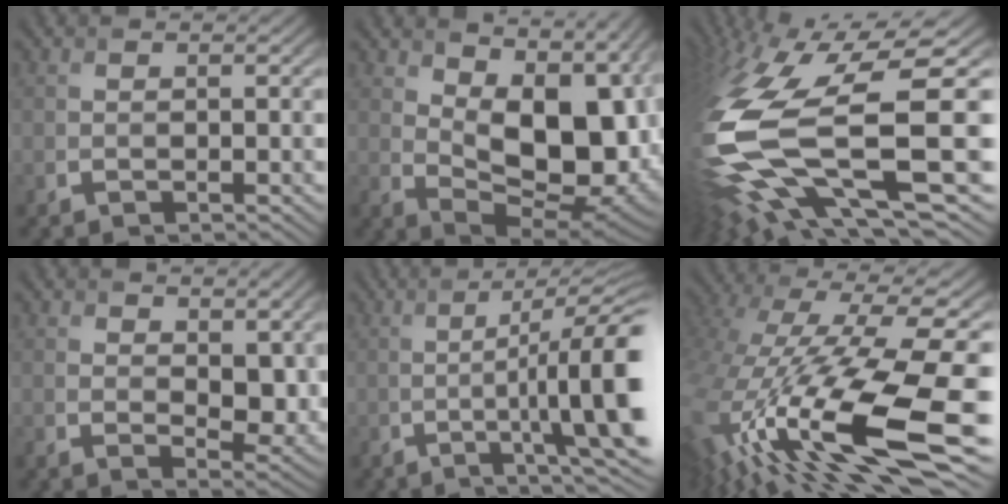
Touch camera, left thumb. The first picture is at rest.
{"total": 16.5, "force": [3.5, 9.1, 13.3], "torque": [-0.179, -0.002, 0.079]}
{"total": 17.9, "force": [-1.2, 6.4, 16.6], "torque": [-0.370, -0.054, 0.011]}
{"total": 7.6, "force": [2.5, 3.9, 6.0], "torque": [-0.099, -0.014, 0.053]}
{"total": 13.8, "force": [-2.0, 2.3, 13.4], "torque": [-0.171, 0.001, -0.015]}
{"total": 17.5, "force": [-5.7, 6.1, 15.3], "torque": [-0.320, -0.052, -0.078]}